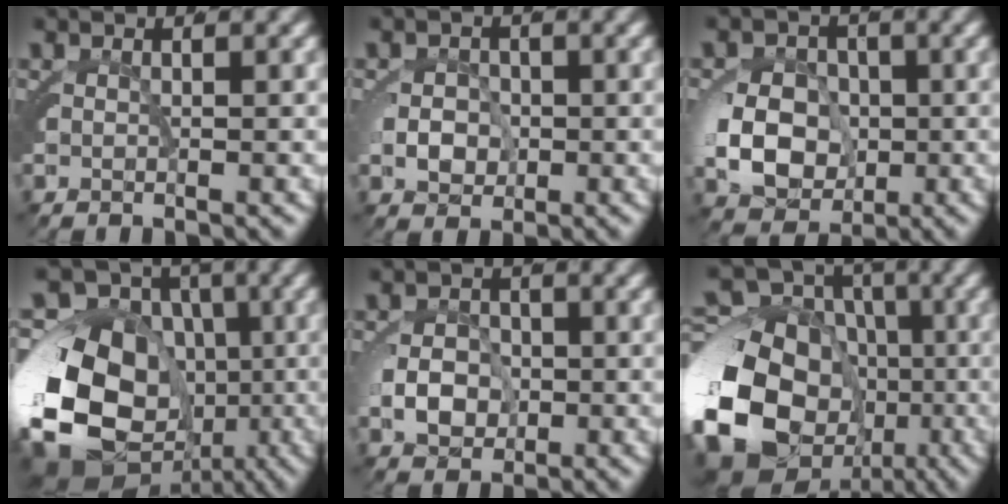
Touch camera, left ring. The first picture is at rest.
{"total": 1.9, "force": [0.1, 1.6, 1.0], "torque": [-0.018, 0.000, 0.006]}
{"total": 6.5, "force": [-0.5, 5.3, 3.6], "torque": [-0.064, -0.015, -0.003]}
{"total": 16.4, "force": [-2.8, 13.2, 9.4], "torque": [-0.204, -0.059, -0.037]}
{"total": 2.7, "force": [-0.2, 2.1, 1.6], "torque": [-0.027, -0.002, 0.001]}
{"total": 17.7, "force": [-3.7, 14.7, 9.0], "torque": [-0.217, -0.073, -0.049]}